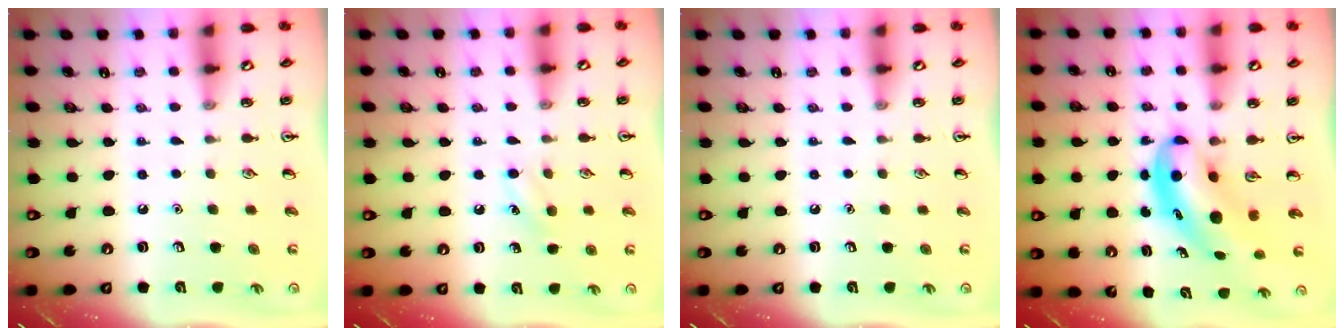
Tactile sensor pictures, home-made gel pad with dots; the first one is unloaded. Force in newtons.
{"total": 6.2, "press": 5.9, "slide": 2.0}
{"total": 0.0}
{"total": 5.3, "press": 5.2, "slide": 1.2}